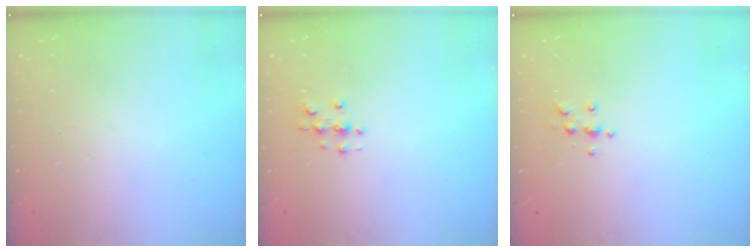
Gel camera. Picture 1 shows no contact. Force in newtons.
{"total": 2.8, "press": 2.8, "slide": 0.2}
{"total": 5.6, "press": 5.6, "slide": 0.7}